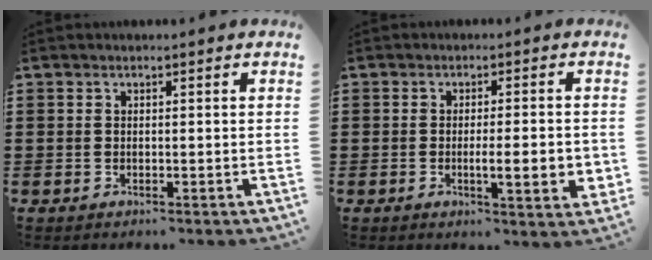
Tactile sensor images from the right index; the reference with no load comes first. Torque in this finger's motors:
{"motor_torque": [1.89, -0.18, 0.28, 0.10]}